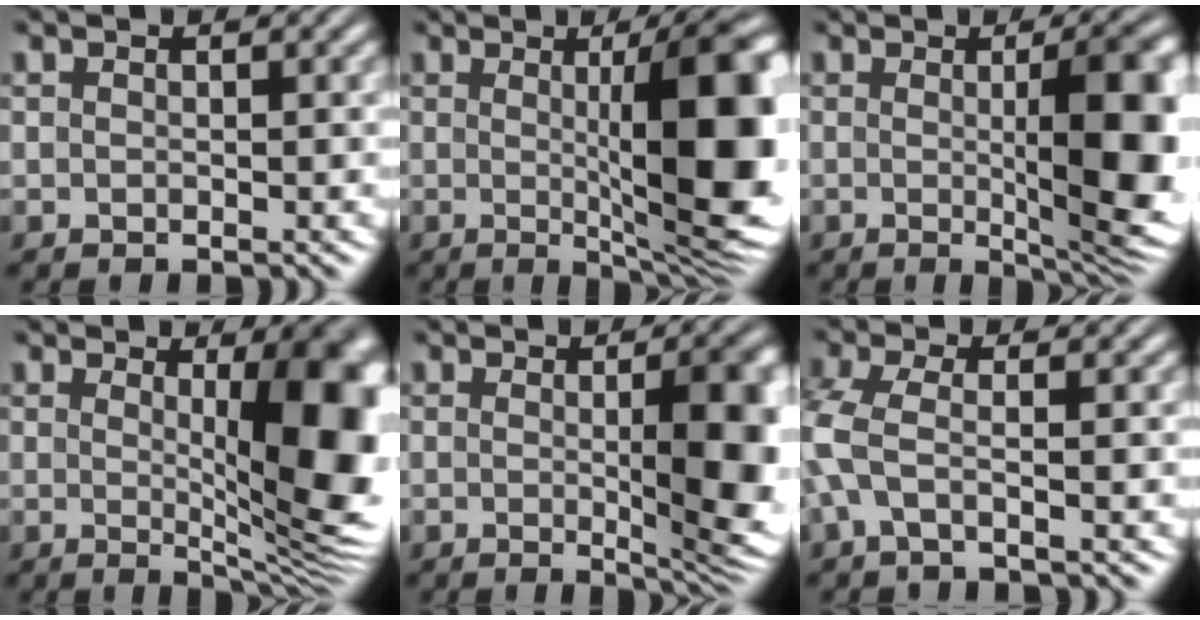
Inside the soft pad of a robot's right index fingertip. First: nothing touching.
{"total": 14.2, "force": [-0.2, 4.1, 13.6], "torque": [-0.160, 0.007, -0.001]}
{"total": 10.6, "force": [-1.2, 2.8, 10.2], "torque": [-0.129, -0.008, -0.013]}
{"total": 12.3, "force": [-0.3, 4.0, 11.6], "torque": [-0.131, -0.014, 0.003]}
{"total": 8.9, "force": [-1.0, 2.3, 8.6], "torque": [-0.108, -0.011, -0.013]}
{"total": 3.2, "force": [-0.4, 1.7, 2.7], "torque": [-0.080, -0.013, -0.003]}